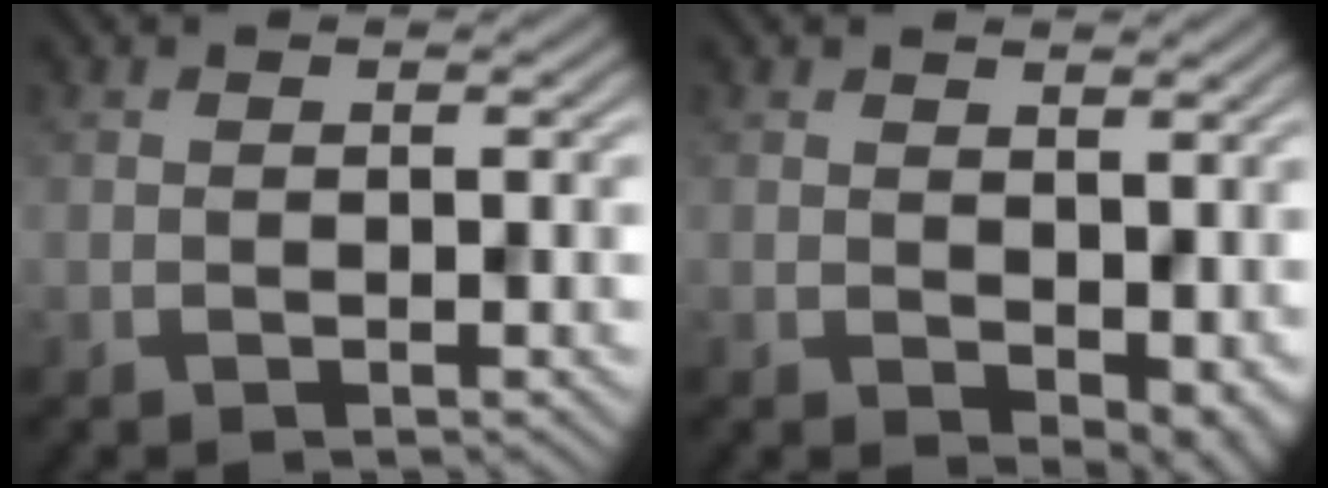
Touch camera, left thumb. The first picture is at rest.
{"total": 5.0, "force": [1.1, 3.3, 3.5], "torque": [-0.060, -0.021, 0.031]}